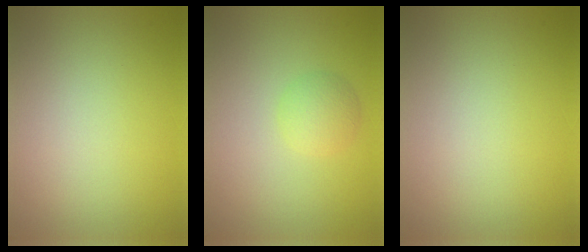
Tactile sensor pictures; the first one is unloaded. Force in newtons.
{"total": 1.9, "press": 1.9, "slide": 0.1}
{"total": 0.0}